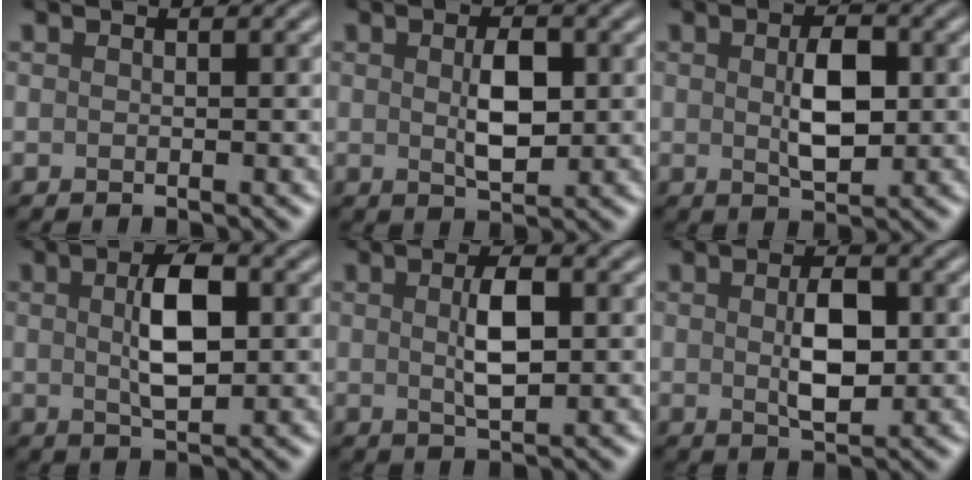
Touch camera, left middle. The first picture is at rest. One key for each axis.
{"total": 3.6, "fx": 0.3, "fy": 1.8, "fz": 3.1, "tx": -0.063, "ty": -0.003, "tz": 0.008}
{"total": 4.2, "fx": 0.3, "fy": 2.1, "fz": 3.6, "tx": -0.072, "ty": -0.001, "tz": 0.007}
{"total": 4.9, "fx": 0.6, "fy": 2.1, "fz": 4.3, "tx": -0.085, "ty": 0.003, "tz": 0.011}
{"total": 3.5, "fx": 0.4, "fy": 1.3, "fz": 3.2, "tx": -0.065, "ty": 0.000, "tz": 0.008}
{"total": 4.0, "fx": 0.1, "fy": 2.0, "fz": 3.5, "tx": -0.069, "ty": -0.002, "tz": 0.005}